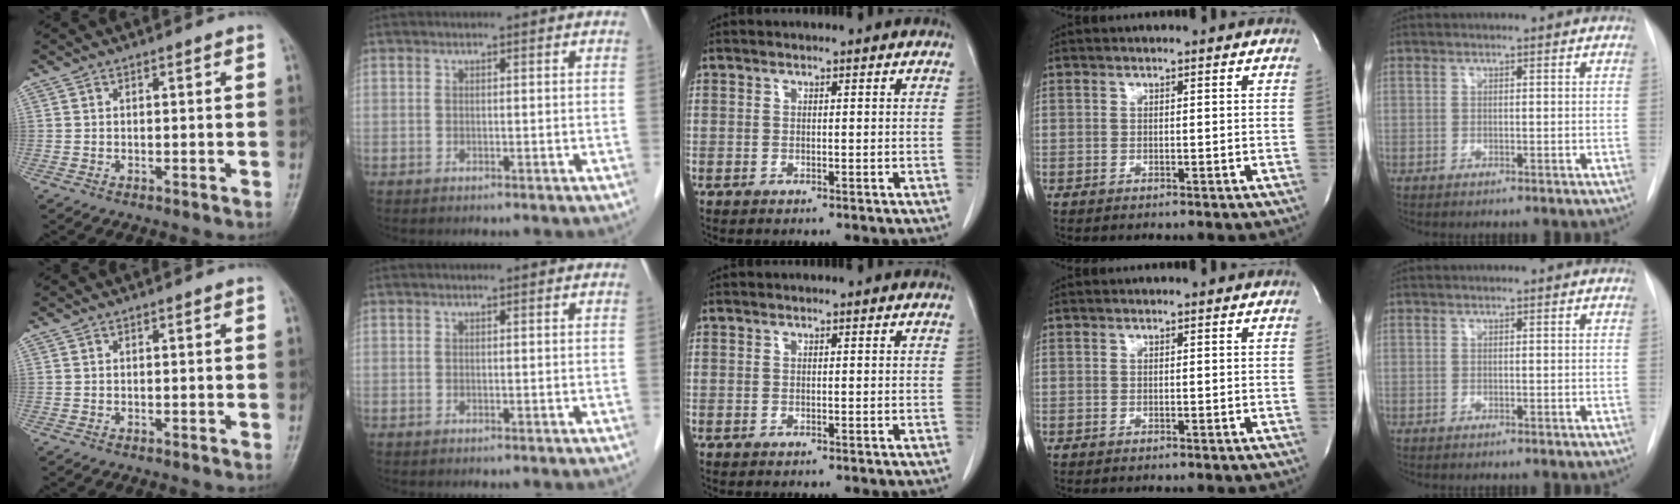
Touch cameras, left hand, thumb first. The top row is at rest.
{}